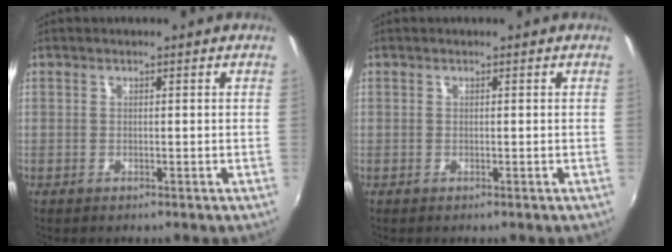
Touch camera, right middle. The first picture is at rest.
{"total": 0.0}